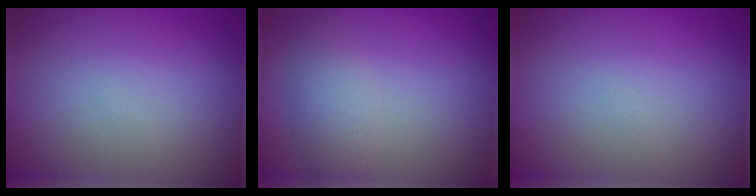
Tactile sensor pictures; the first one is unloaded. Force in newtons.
{"total": 2.9, "press": 2.9, "slide": 0.1}
{"total": 0.0}